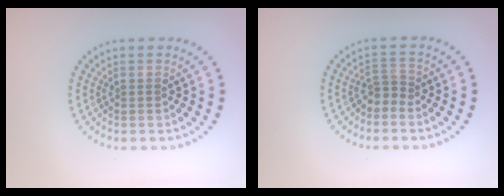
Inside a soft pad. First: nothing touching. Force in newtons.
{"total": 1.5, "press": 1.0, "slide": 1.2}